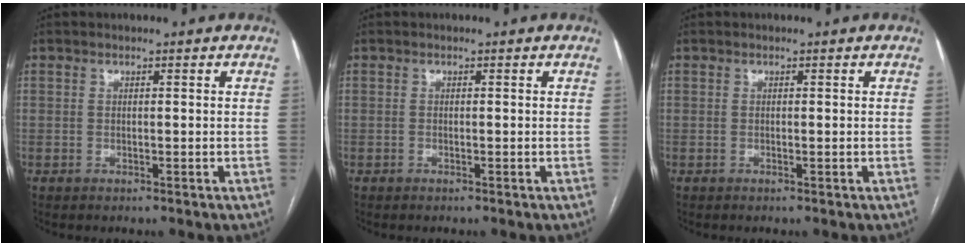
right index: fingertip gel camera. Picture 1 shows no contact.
{"total": 0.0}
{"total": 0.0}